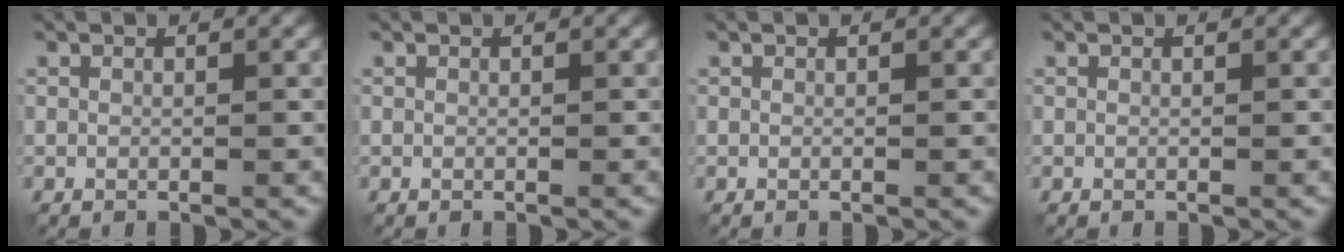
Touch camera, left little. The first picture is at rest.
{"total": 0.0}
{"total": 0.0}
{"total": 0.0}